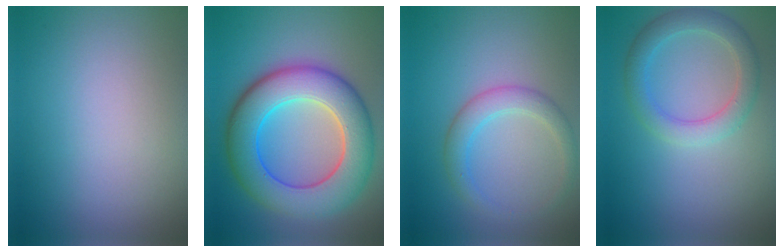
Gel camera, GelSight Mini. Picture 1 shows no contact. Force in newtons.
{"total": 10.1, "press": 10.1, "slide": 0.7}
{"total": 2.8, "press": 2.8, "slide": 0.2}
{"total": 3.5, "press": 3.5, "slide": 0.3}